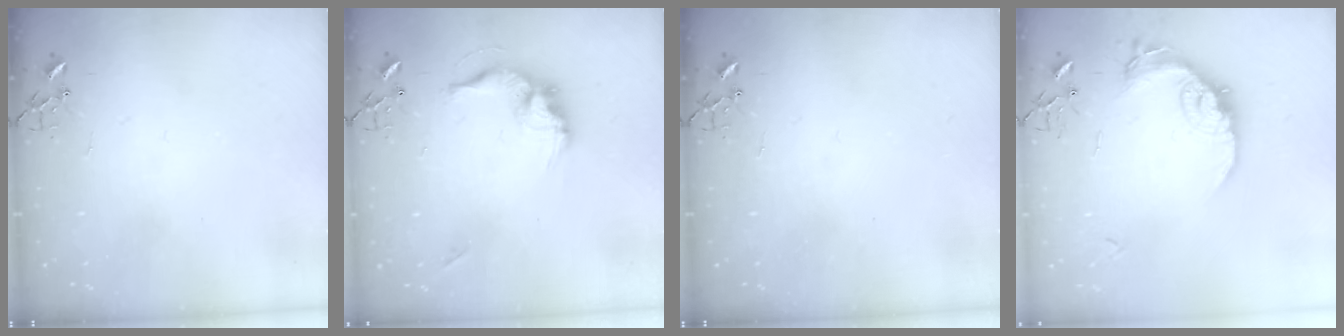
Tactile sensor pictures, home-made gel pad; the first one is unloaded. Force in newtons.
{"total": 14.3, "press": 14.2, "slide": 1.4}
{"total": 0.0}
{"total": 15.7, "press": 15.6, "slide": 0.8}